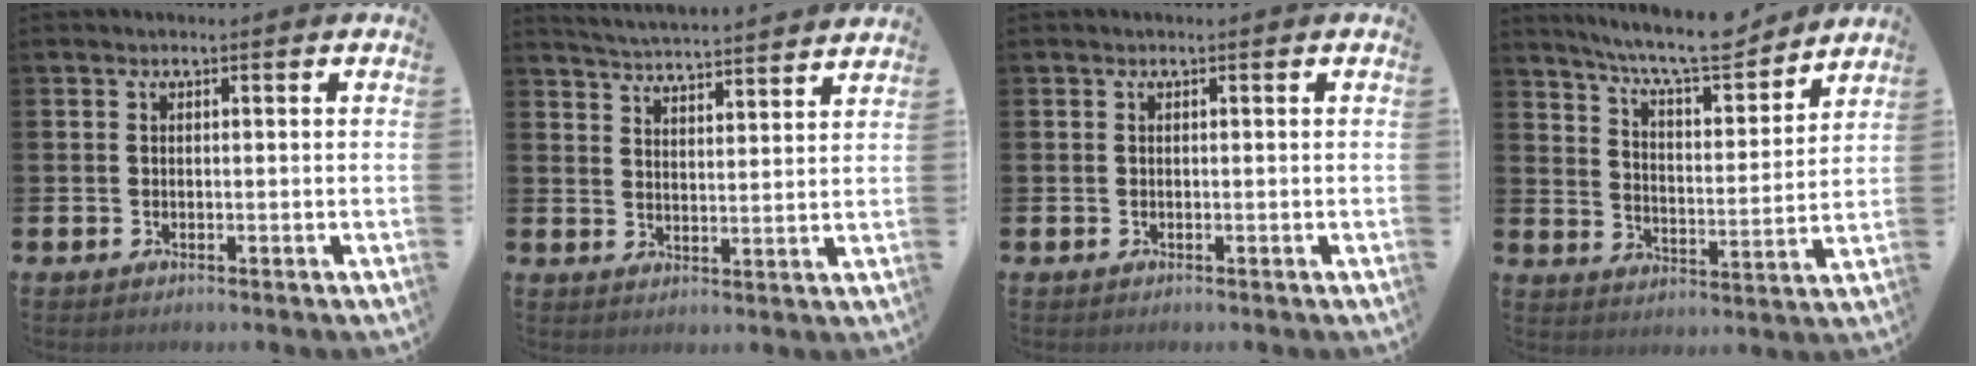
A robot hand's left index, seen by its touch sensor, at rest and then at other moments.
{"total": 5.0, "force": [5.0, -0.3, 0.2], "torque": [-0.026, -0.039, 0.088]}
{"total": 0.0}
{"total": 9.3, "force": [8.6, 1.3, 3.3], "torque": [-0.081, -0.058, 0.149]}